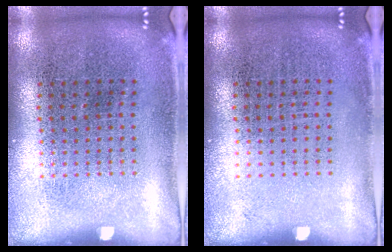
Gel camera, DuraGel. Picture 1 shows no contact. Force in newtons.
{"total": 0.0}